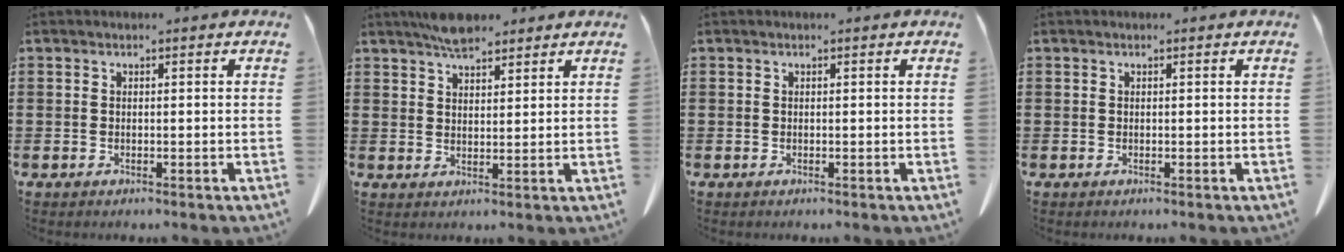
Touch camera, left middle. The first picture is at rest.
{"total": 4.7, "force": [4.0, 1.4, 2.1], "torque": [-0.049, -0.001, 0.074]}
{"total": 0.0}
{"total": 0.0}